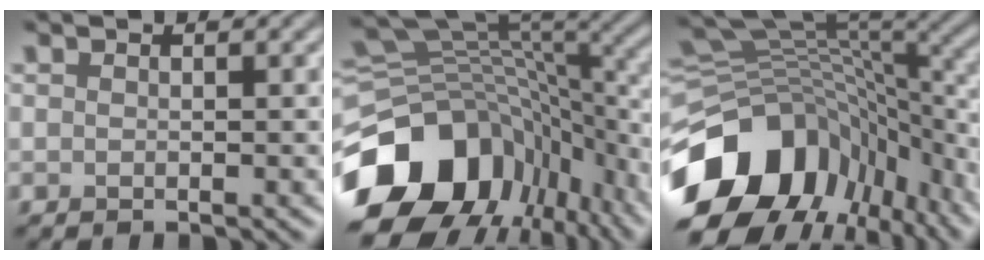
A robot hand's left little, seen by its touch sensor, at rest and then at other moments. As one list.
[{"total": 15.4, "force": [-5.7, 11.3, 8.8], "torque": [-0.182, -0.013, -0.090]}, {"total": 14.2, "force": [-6.1, 9.8, 8.3], "torque": [-0.170, 0.005, -0.105]}]